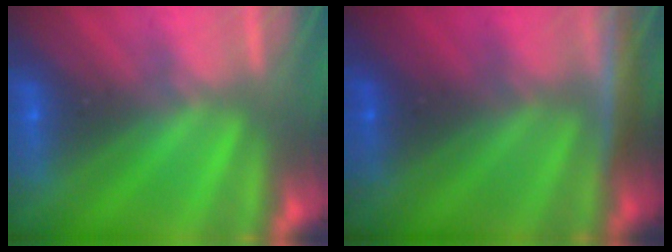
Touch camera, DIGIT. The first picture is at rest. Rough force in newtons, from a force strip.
{"total": 1.3}